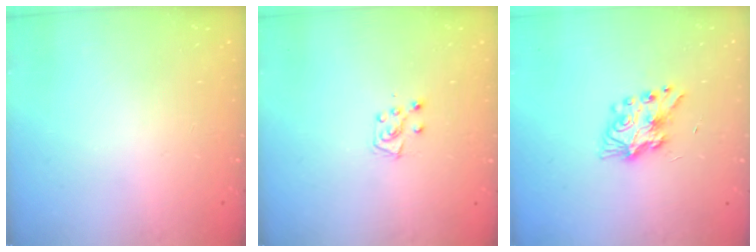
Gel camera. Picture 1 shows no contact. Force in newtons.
{"total": 6.3, "press": 6.3, "slide": 0.3}
{"total": 7.6, "press": 7.6, "slide": 0.6}